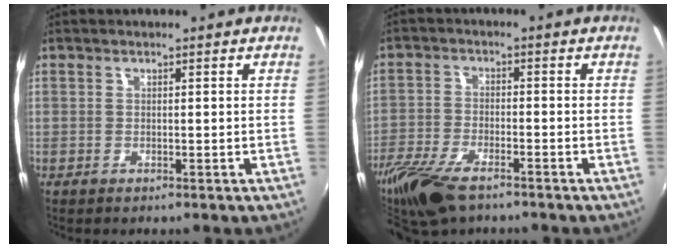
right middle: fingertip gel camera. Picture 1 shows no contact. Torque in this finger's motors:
{"motor_torque": [0.71, -0.74, 0.16, 0.10]}